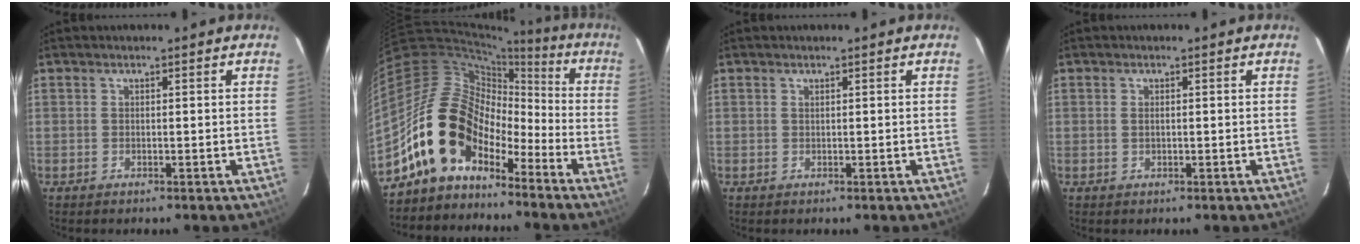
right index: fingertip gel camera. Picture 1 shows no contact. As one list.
[{"total": 14.6, "force": [-9.4, 9.2, 6.5], "torque": [-0.119, 0.026, -0.174]}, {"total": 0.0}, {"total": 0.8, "force": [0.2, 0.4, 0.7], "torque": [-0.013, 0.000, 0.004]}]